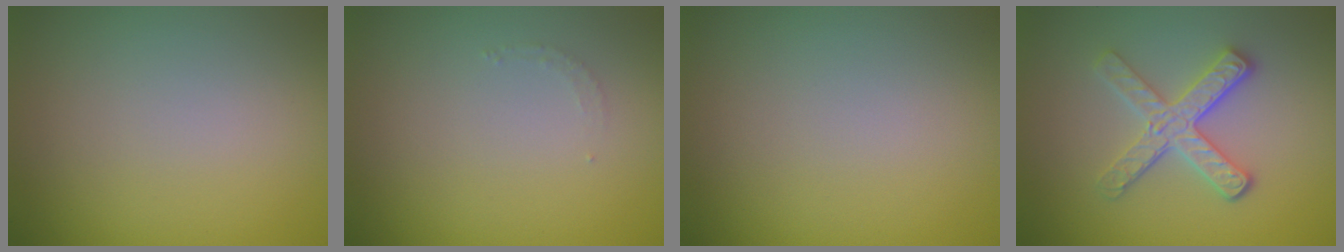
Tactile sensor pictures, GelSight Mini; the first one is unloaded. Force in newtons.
{"total": 0.8, "press": 0.8, "slide": 0.1}
{"total": 0.0}
{"total": 3.6, "press": 3.1, "slide": 1.8}